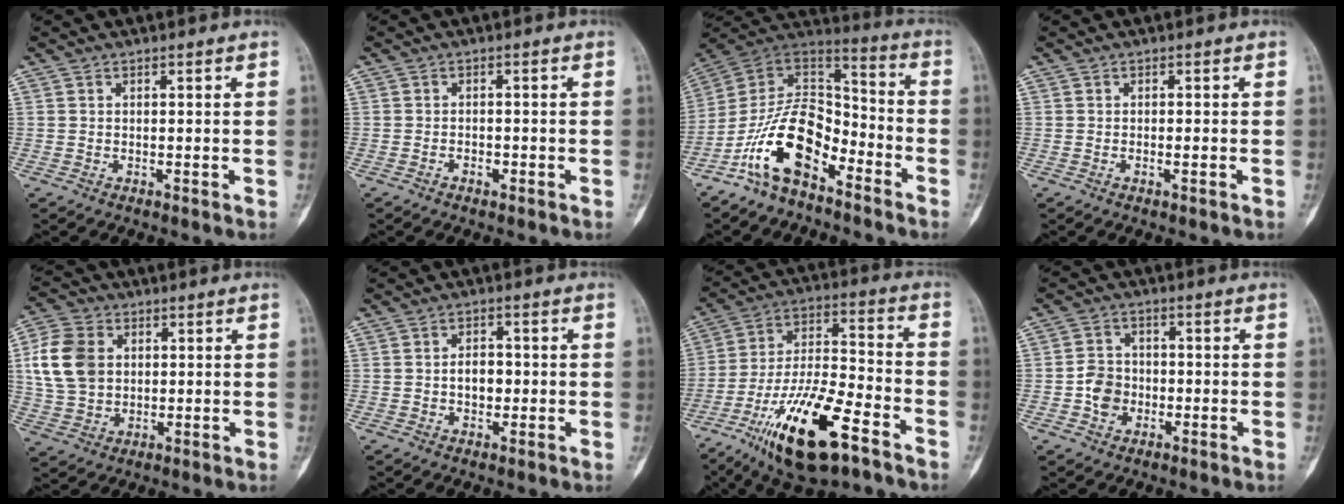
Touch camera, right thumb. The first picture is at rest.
{"total": 1.5, "force": [-1.0, 0.8, 0.8], "torque": [-0.014, 0.008, -0.018]}
{"total": 16.5, "force": [-9.0, 8.6, 10.8], "torque": [-0.179, 0.093, -0.174]}
{"total": 1.1, "force": [-0.4, 0.2, 1.0], "torque": [-0.020, 0.002, -0.007]}
{"total": 12.1, "force": [2.2, 9.2, 7.5], "torque": [-0.137, 0.003, 0.044]}
{"total": 4.0, "force": [-0.4, 2.7, 2.8], "torque": [-0.029, 0.008, -0.009]}
{"total": 20.8, "force": [-11.6, 6.6, 15.9], "torque": [-0.309, 0.057, -0.207]}
{"total": 5.5, "force": [-1.4, 4.6, 2.8], "torque": [-0.032, 0.015, -0.032]}